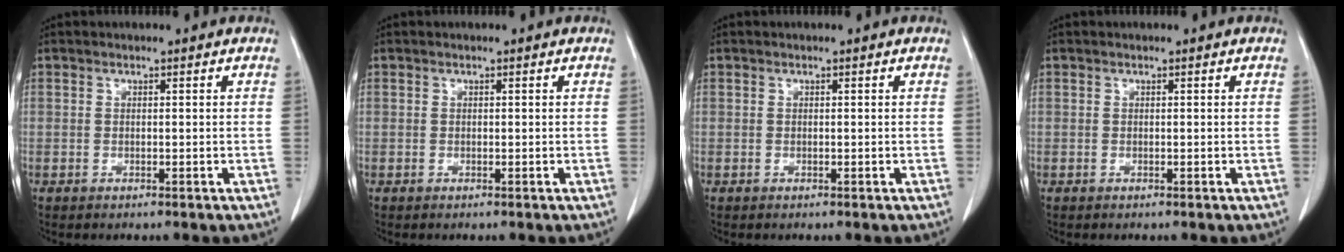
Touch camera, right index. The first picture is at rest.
{"total": 0.0}
{"total": 0.0}
{"total": 0.0}